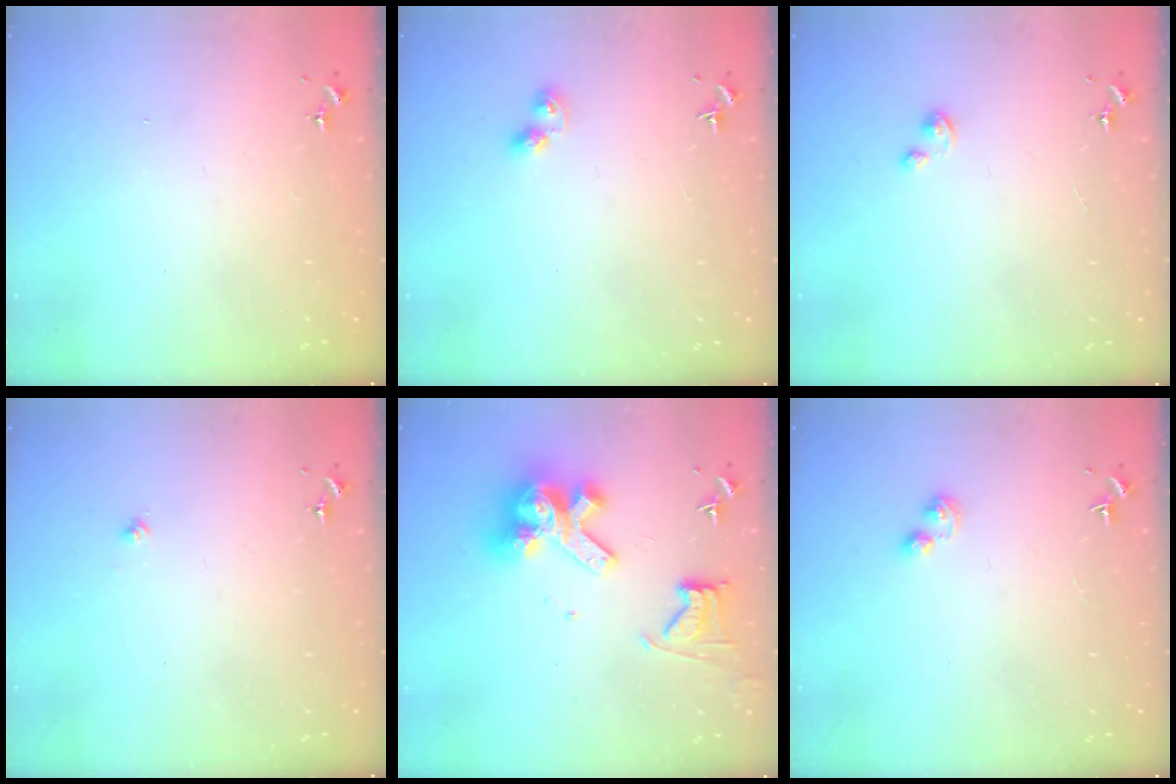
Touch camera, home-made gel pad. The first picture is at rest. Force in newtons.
{"total": 4.4, "press": 4.4, "slide": 0.3}
{"total": 1.9, "press": 1.9, "slide": 0.2}
{"total": 2.1, "press": 2.1, "slide": 0.3}
{"total": 15.4, "press": 15.3, "slide": 1.8}
{"total": 3.2, "press": 3.2, "slide": 0.5}